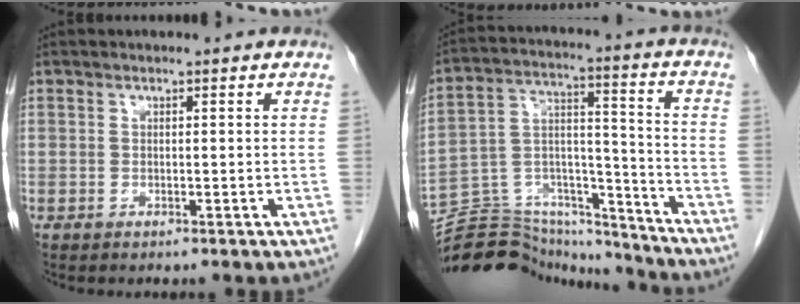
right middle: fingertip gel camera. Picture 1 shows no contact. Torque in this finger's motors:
{"motor_torque": [0.21, -0.17, 0.06, -0.01]}